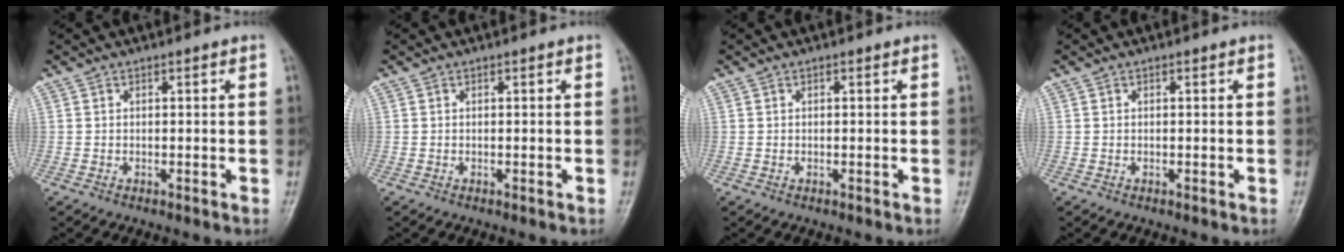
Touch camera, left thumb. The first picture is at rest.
{"total": 0.0}
{"total": 0.0}
{"total": 0.0}